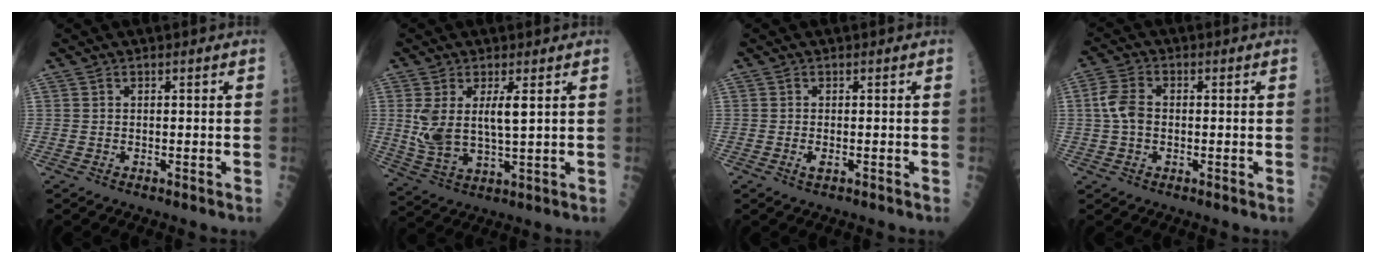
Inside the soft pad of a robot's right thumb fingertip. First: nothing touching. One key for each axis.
{"total": 9.6, "fx": 2.0, "fy": 3.6, "fz": 8.6, "tx": -0.182, "ty": -0.014, "tz": 0.048}
{"total": 1.2, "fx": -0.4, "fy": 0.4, "fz": 1.1, "tx": -0.016, "ty": -0.001, "tz": -0.008}
{"total": 5.4, "fx": -0.1, "fy": 3.6, "fz": 4.1, "tx": -0.085, "ty": 0.014, "tz": -0.008}